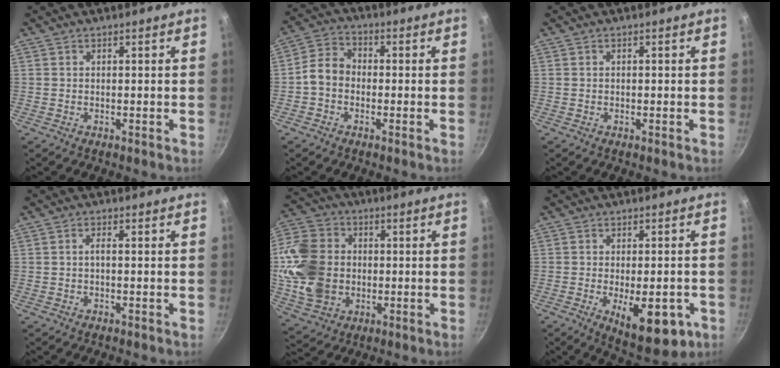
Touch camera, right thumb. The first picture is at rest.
{"total": 6.7, "force": [-1.3, 5.2, 3.9], "torque": [-0.061, 0.027, -0.037]}
{"total": 0.0}
{"total": 1.3, "force": [-0.1, 0.5, 1.2], "torque": [-0.021, 0.003, -0.003]}
{"total": 18.7, "force": [-0.6, 14.6, 11.7], "torque": [-0.245, 0.011, -0.008]}
{"total": 12.7, "force": [-4.4, 5.5, 10.5], "torque": [-0.140, -0.001, -0.048]}